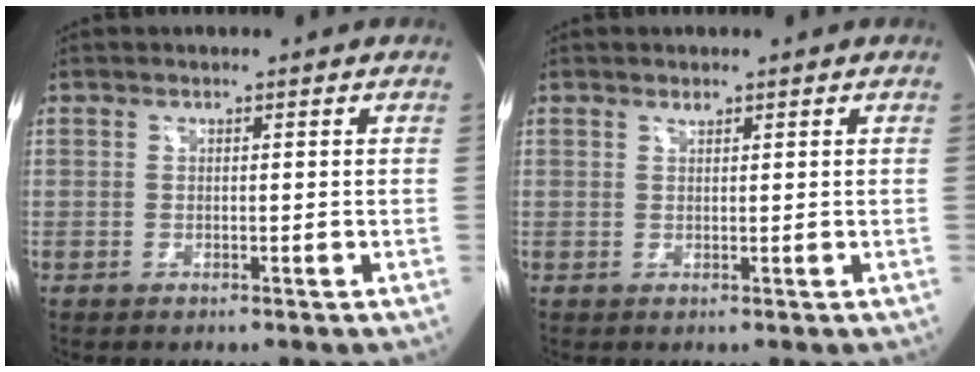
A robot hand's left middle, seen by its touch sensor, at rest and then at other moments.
{"total": 0.6, "force": [0.5, 0.1, 0.2], "torque": [-0.009, -0.002, 0.011]}